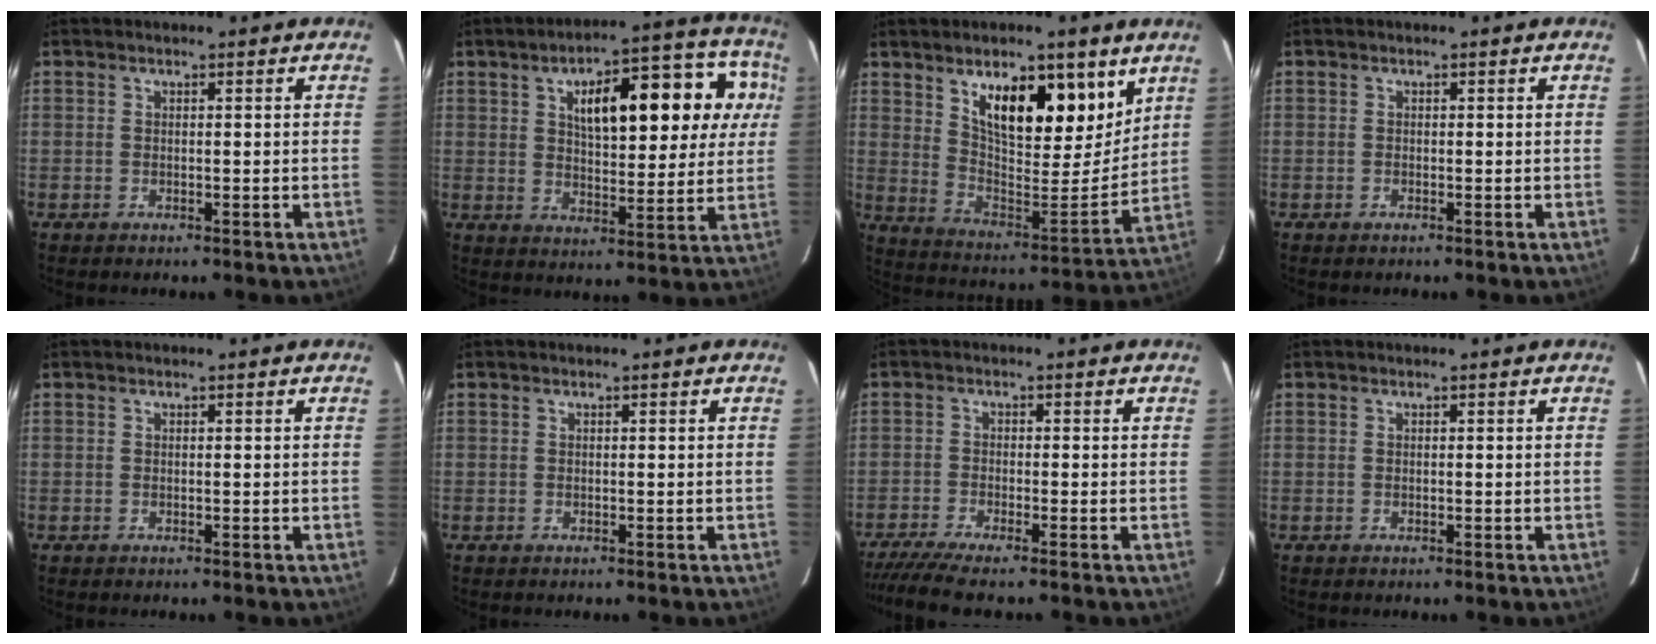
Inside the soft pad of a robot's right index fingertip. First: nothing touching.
{"total": 17.4, "force": [5.1, 6.5, 15.3], "torque": [-0.195, 0.047, 0.071]}
{"total": 16.8, "force": [9.0, 5.9, 12.9], "torque": [-0.190, -0.006, 0.158]}
{"total": 0.0}
{"total": 0.0}
{"total": 0.0}
{"total": 6.6, "force": [-5.6, -0.4, 3.6], "torque": [-0.058, -0.015, -0.095]}
{"total": 0.0}